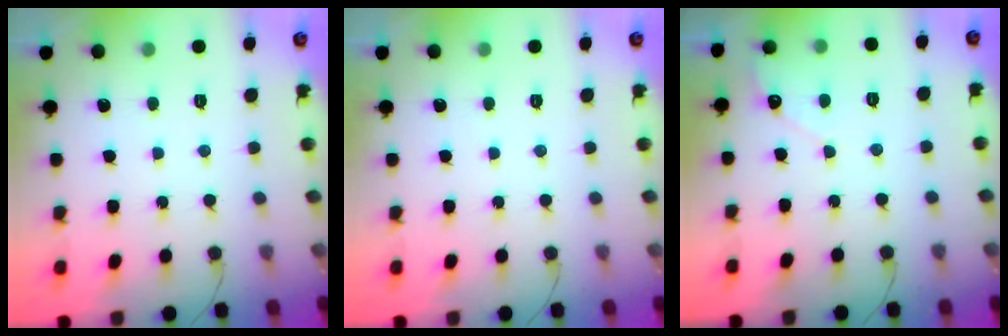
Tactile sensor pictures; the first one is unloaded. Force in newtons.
{"total": 0.0}
{"total": 3.5, "press": 3.5, "slide": 0.3}